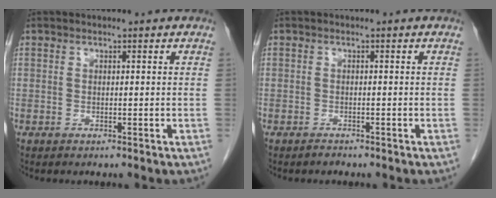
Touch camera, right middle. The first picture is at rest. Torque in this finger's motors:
{"motor_torque": [0.20, -0.04, -0.01, -0.01]}